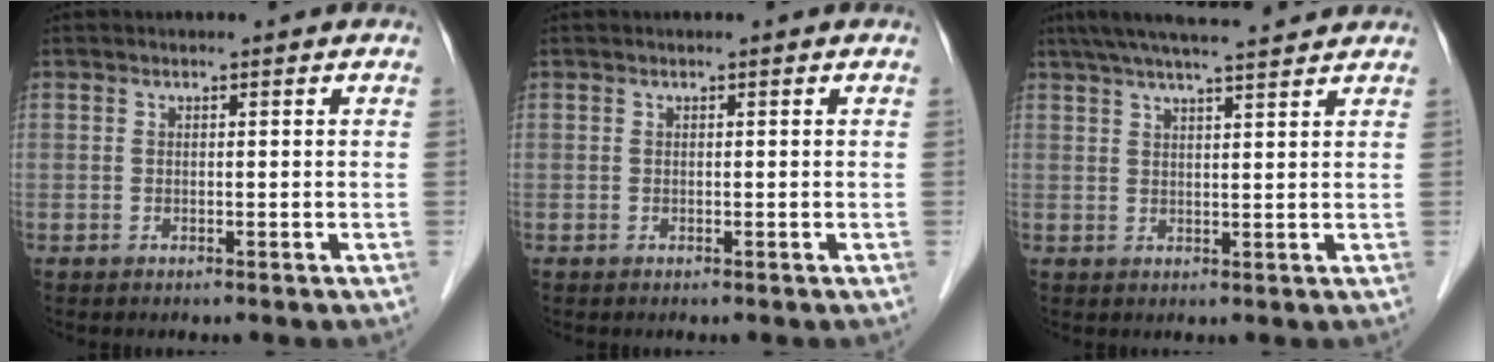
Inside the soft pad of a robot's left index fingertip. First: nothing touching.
{"total": 0.0}
{"total": 11.3, "force": [10.0, 0.4, 5.2], "torque": [-0.091, 0.031, 0.145]}